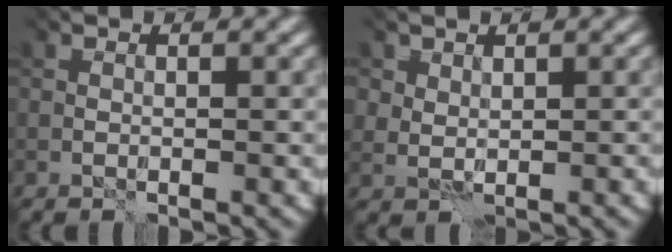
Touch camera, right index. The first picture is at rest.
{"total": 1.8, "force": [1.5, 0.9, 0.1], "torque": [-0.003, -0.004, 0.033]}